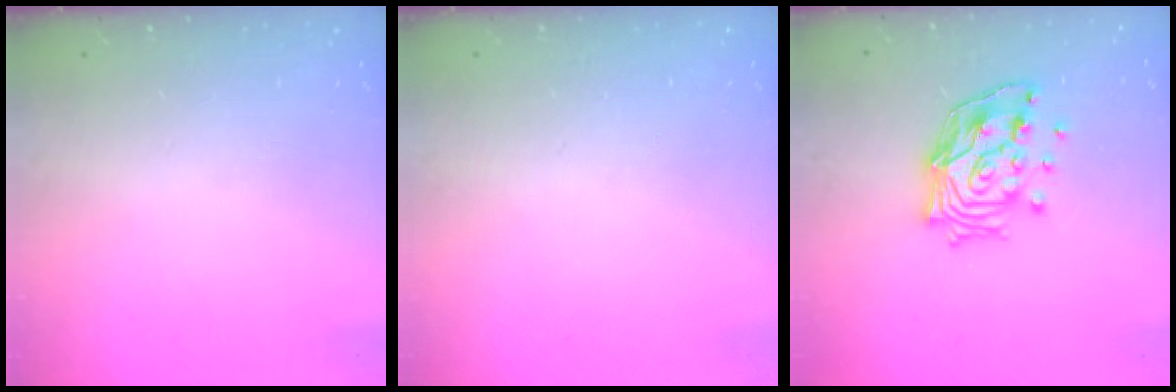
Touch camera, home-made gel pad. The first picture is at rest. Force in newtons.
{"total": 0.0}
{"total": 15.1, "press": 14.9, "slide": 1.9}